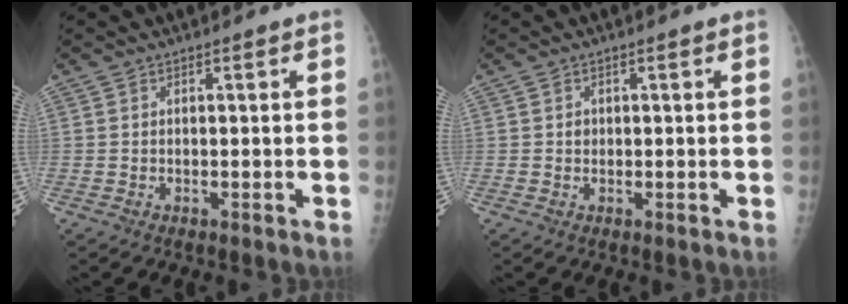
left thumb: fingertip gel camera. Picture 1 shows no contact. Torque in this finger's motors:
{"motor_torque": [0.23, 0.00, -0.02, -0.02, 0.00]}